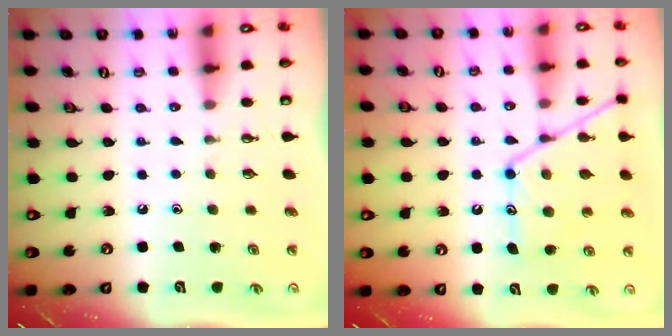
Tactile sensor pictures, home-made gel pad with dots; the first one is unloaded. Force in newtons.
{"total": 13.9, "press": 13.9, "slide": 1.2}